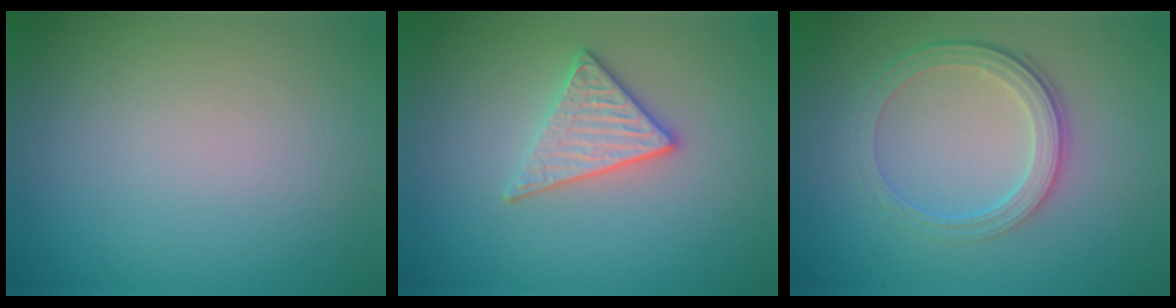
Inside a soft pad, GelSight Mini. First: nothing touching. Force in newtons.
{"total": 2.9, "press": 2.7, "slide": 1.1}
{"total": 4.2, "press": 2.9, "slide": 3.0}